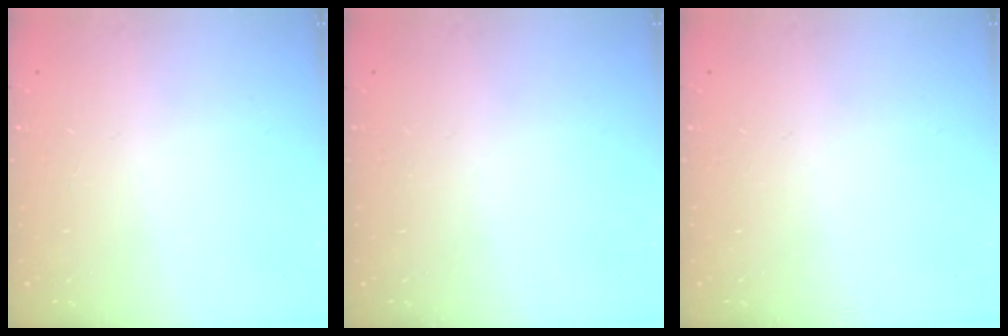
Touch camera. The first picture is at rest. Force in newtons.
{"total": 0.0}
{"total": 0.0}